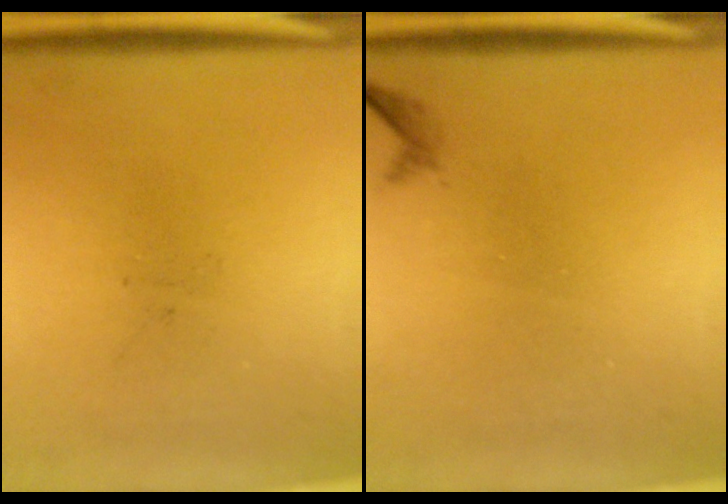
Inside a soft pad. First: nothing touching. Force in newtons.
{"total": 0.6}